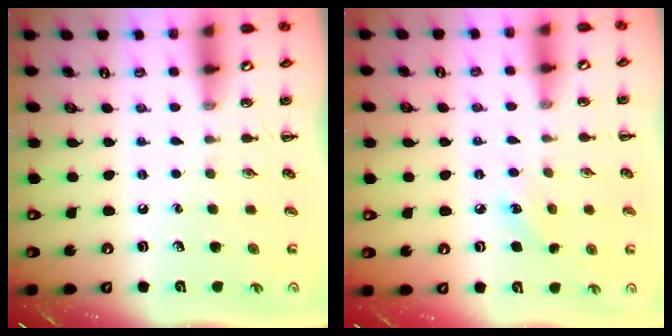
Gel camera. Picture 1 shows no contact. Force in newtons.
{"total": 6.1, "press": 5.9, "slide": 1.7}